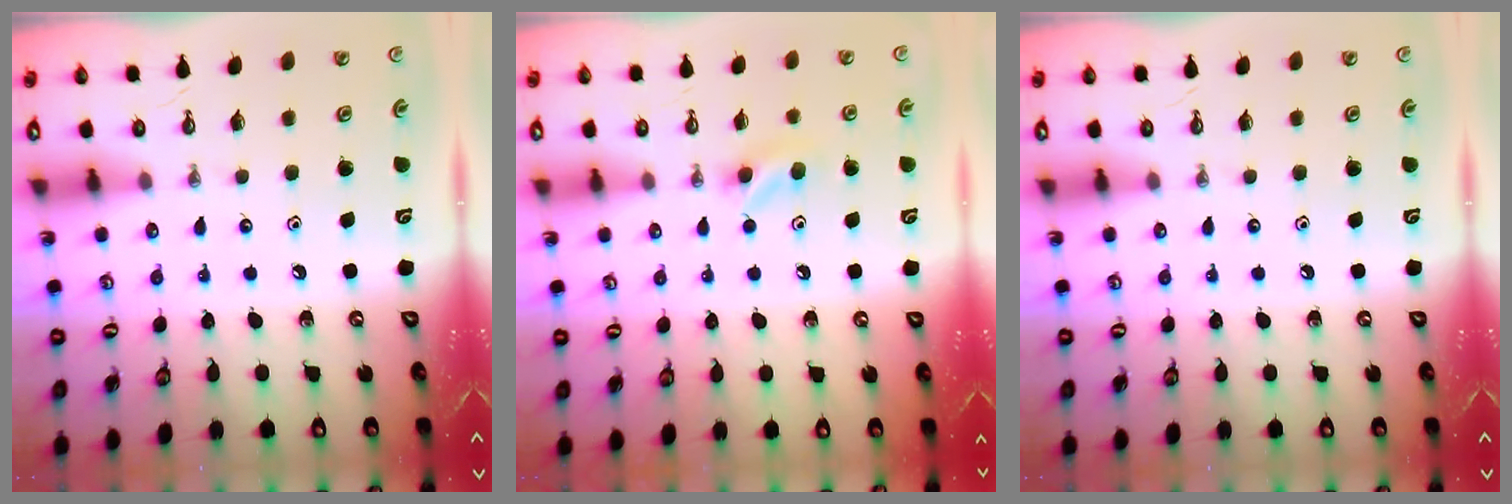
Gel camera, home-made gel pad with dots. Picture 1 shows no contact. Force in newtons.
{"total": 5.0, "press": 4.1, "slide": 2.8}
{"total": 0.0}